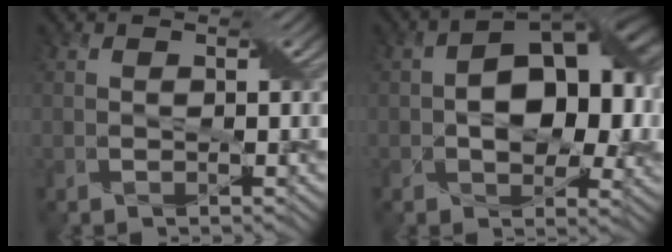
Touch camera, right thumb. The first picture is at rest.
{"total": 12.2, "force": [0.3, 7.7, 9.5], "torque": [-0.116, 0.012, 0.004]}